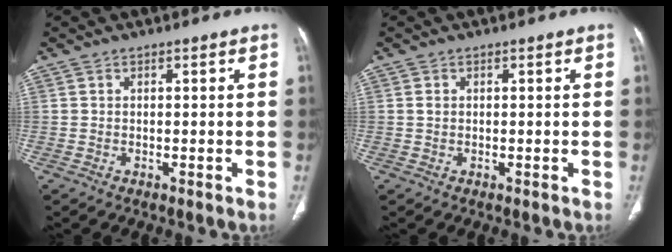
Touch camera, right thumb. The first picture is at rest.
{"total": 0.7, "force": [0.2, 0.6, 0.4], "torque": [-0.005, 0.002, 0.004]}